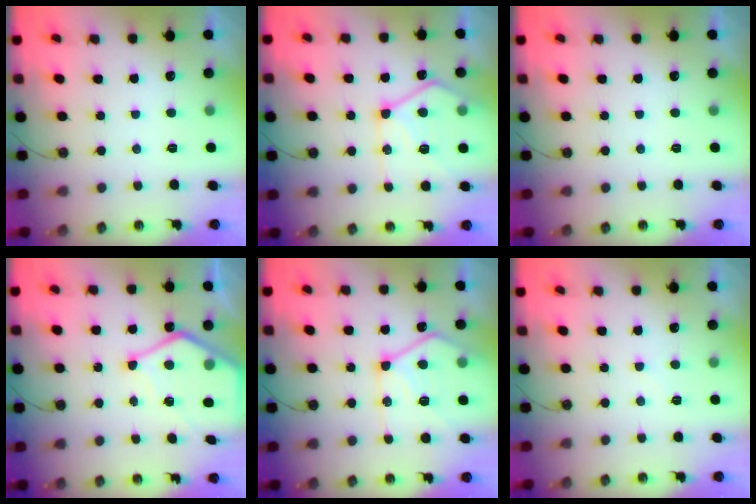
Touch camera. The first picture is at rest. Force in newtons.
{"total": 14.8, "press": 14.7, "slide": 1.5}
{"total": 0.0}
{"total": 11.8, "press": 11.8, "slide": 1.0}
{"total": 14.8, "press": 14.7, "slide": 1.5}
{"total": 5.4, "press": 5.3, "slide": 0.7}